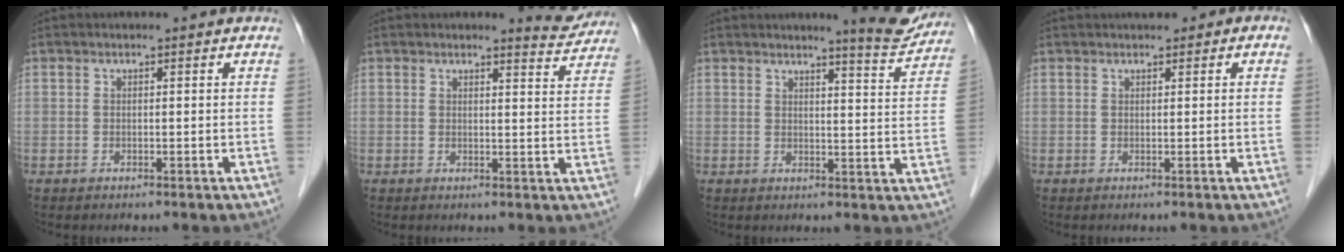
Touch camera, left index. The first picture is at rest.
{"total": 3.9, "force": [3.9, 0.5, 0.3], "torque": [-0.002, -0.023, 0.032]}
{"total": 6.9, "force": [6.4, 0.3, 2.5], "torque": [-0.031, -0.025, 0.070]}
{"total": 2.4, "force": [1.2, 1.2, 1.6], "torque": [-0.028, 0.018, 0.016]}